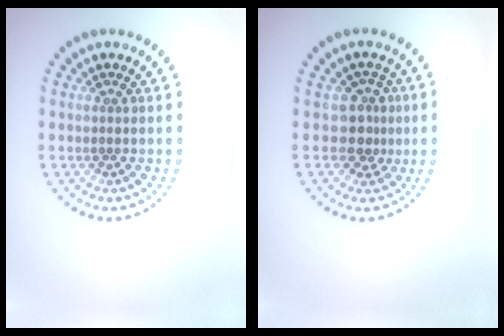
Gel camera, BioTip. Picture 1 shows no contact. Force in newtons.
{"total": 2.5, "press": 2.0, "slide": 1.5}